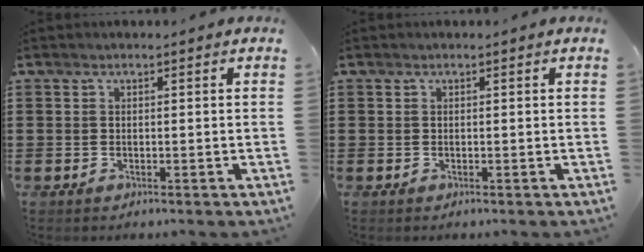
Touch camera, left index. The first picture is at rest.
{"total": 0.0}